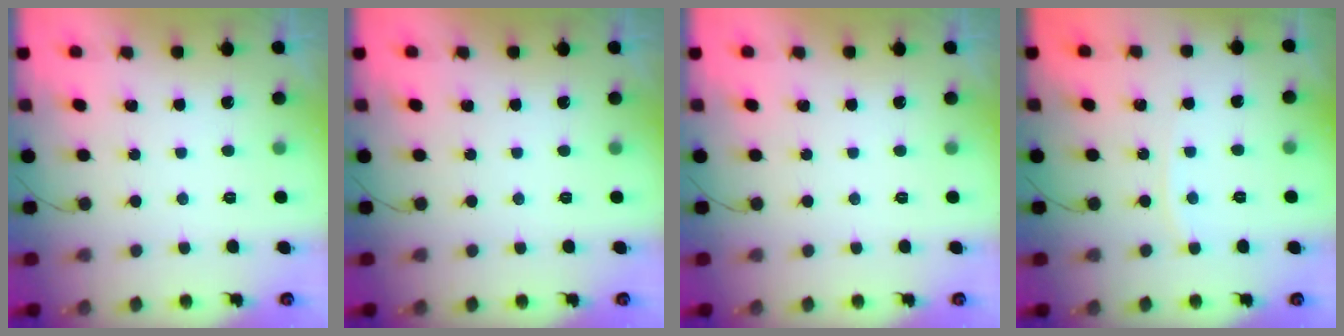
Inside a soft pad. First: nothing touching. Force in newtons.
{"total": 0.0}
{"total": 0.0}
{"total": 2.8, "press": 2.7, "slide": 0.3}